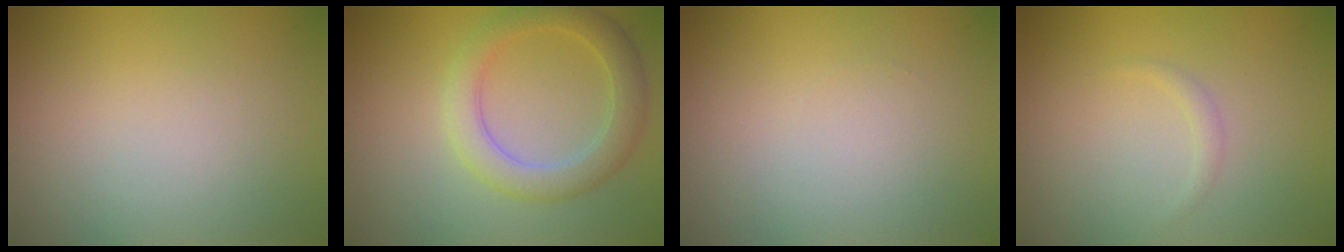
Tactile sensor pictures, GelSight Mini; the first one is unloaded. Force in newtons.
{"total": 3.6, "press": 3.6, "slide": 0.2}
{"total": 0.0}
{"total": 0.7, "press": 0.7, "slide": 0.0}